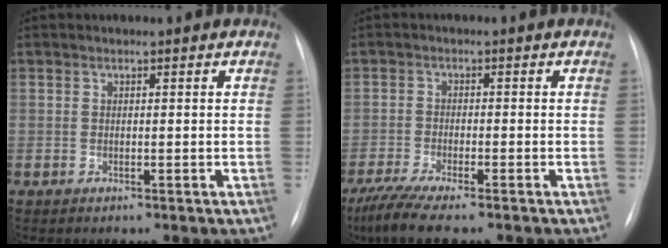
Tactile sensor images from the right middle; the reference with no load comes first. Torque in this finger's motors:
{"motor_torque": [0.45, -0.43, 0.10, 0.03]}